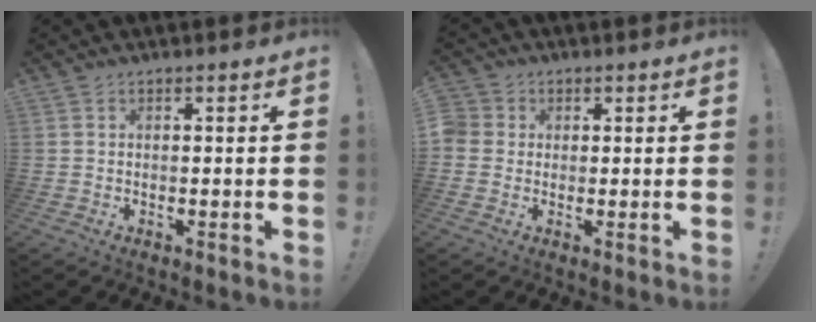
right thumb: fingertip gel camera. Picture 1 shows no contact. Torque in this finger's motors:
{"motor_torque": [-0.01, -0.29, -0.20, 0.39, 0.00]}